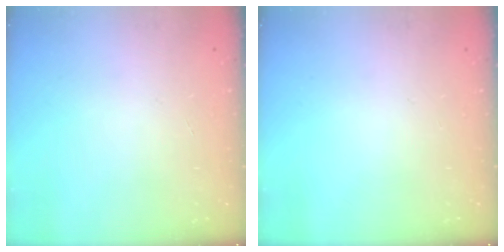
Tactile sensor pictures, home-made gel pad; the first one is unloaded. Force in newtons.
{"total": 0.0}